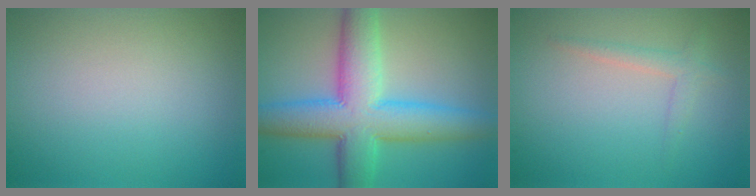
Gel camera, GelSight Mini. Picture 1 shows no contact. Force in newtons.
{"total": 9.8, "press": 9.8, "slide": 0.1}
{"total": 1.6, "press": 1.5, "slide": 0.1}